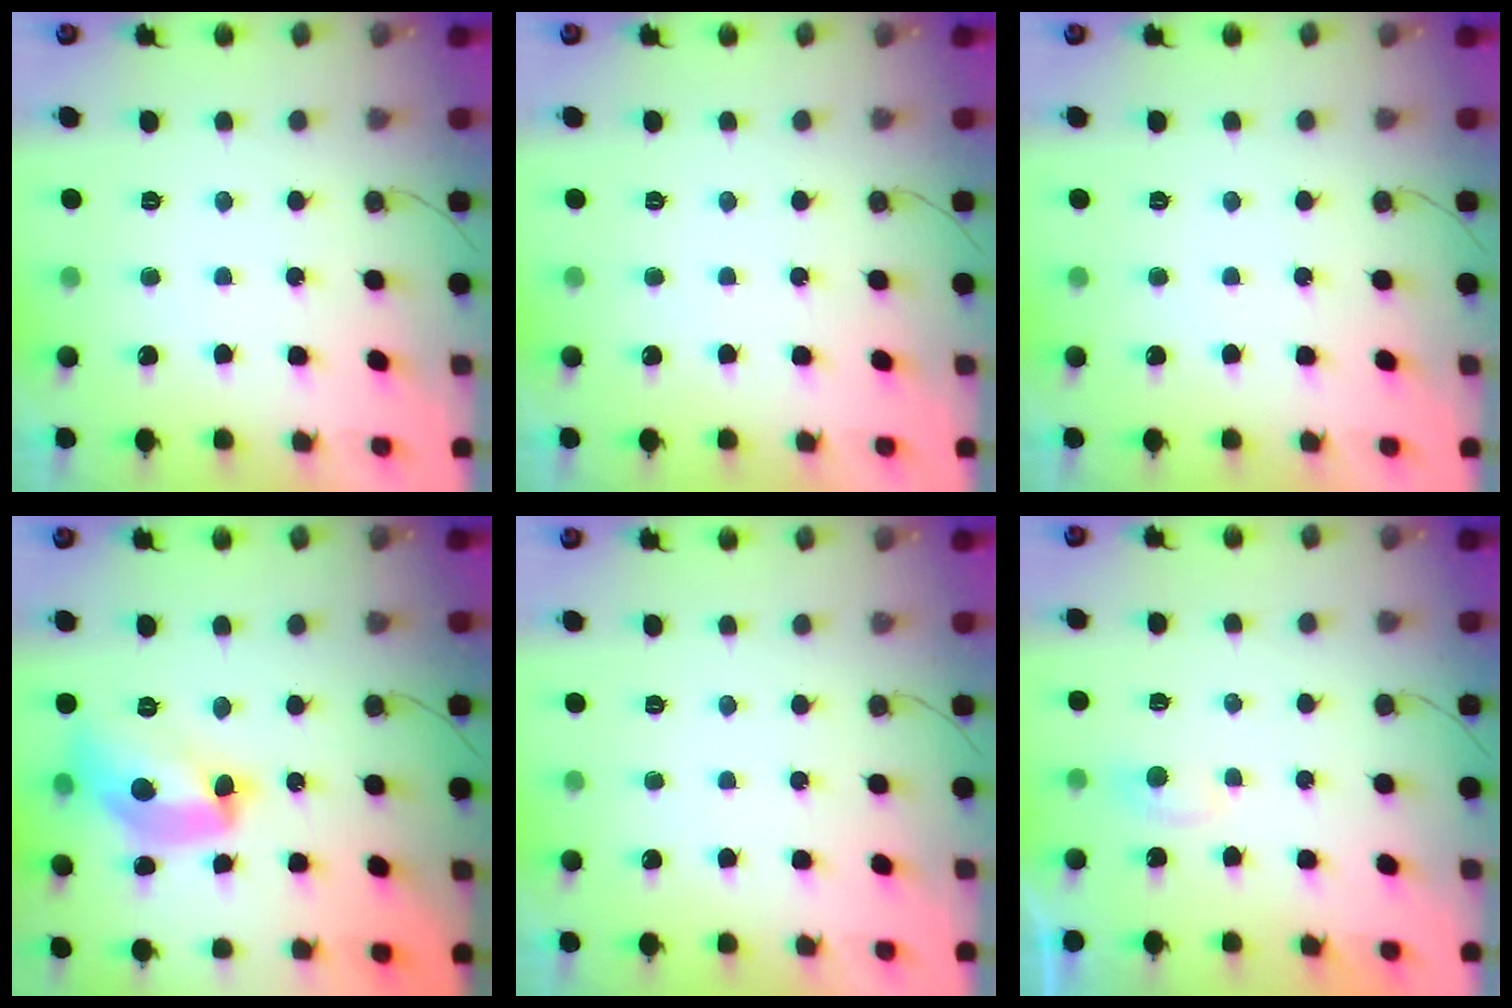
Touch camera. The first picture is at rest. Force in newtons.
{"total": 0.0}
{"total": 0.0}
{"total": 15.4, "press": 15.4, "slide": 0.8}
{"total": 0.0}
{"total": 2.7, "press": 2.7, "slide": 0.3}